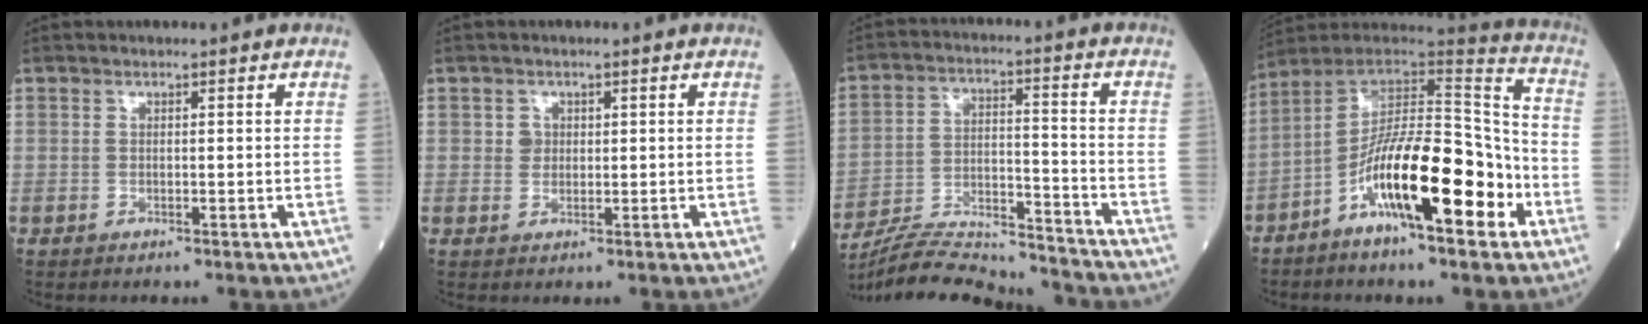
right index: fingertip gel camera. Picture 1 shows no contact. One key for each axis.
{"total": 1.6, "fx": 0.4, "fy": 1.5, "fz": 0.4, "tx": -0.003, "ty": 0.003, "tz": 0.008}
{"total": 19.0, "fx": -18.2, "fy": 1.5, "fz": 5.2, "tx": -0.117, "ty": 0.001, "tz": -0.285}
{"total": 18.3, "fx": -7.4, "fy": 4.1, "fz": 16.3, "tx": -0.279, "ty": 0.011, "tz": -0.121}